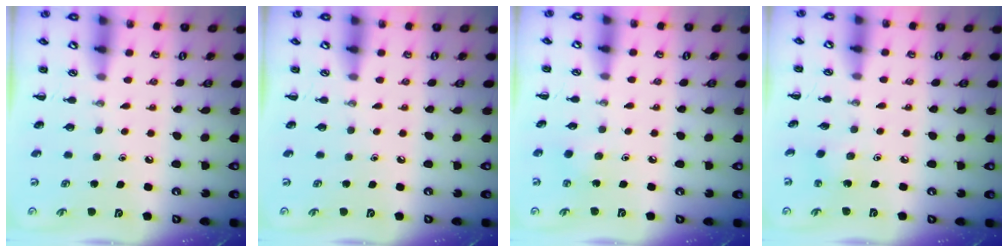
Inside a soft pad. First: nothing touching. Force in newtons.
{"total": 0.0}
{"total": 2.8, "press": 2.7, "slide": 0.8}
{"total": 1.9, "press": 1.8, "slide": 0.7}